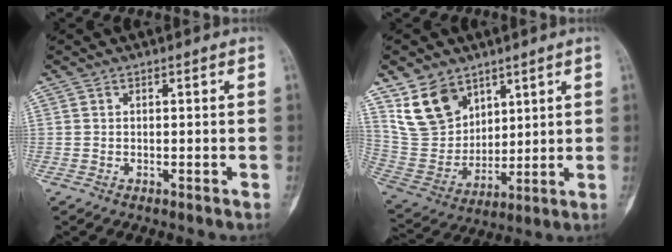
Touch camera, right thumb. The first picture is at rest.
{"total": 12.6, "force": [7.7, 8.5, 5.3], "torque": [-0.079, -0.038, 0.166]}